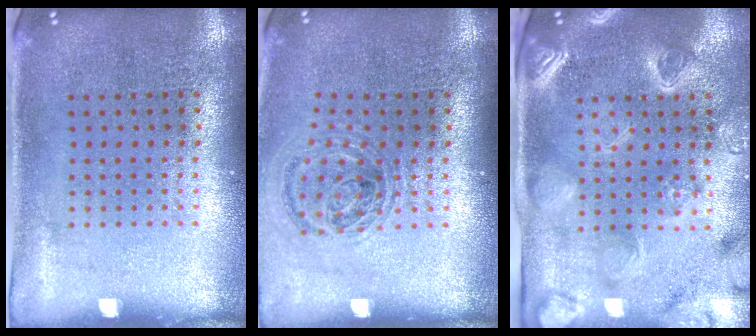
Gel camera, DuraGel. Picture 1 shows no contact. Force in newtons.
{"total": 0.9, "press": 0.9, "slide": 0.2}
{"total": 3.5, "press": 3.2, "slide": 1.5}